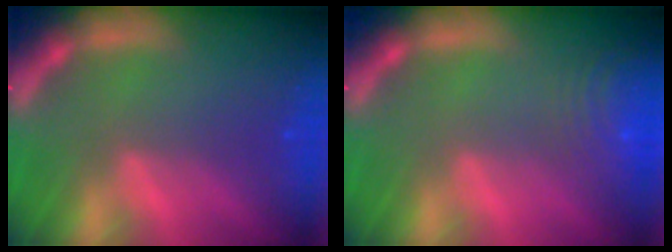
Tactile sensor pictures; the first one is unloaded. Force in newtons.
{"total": 8.5}